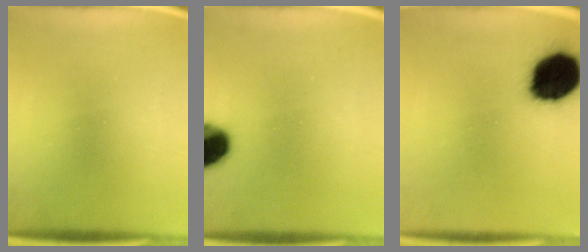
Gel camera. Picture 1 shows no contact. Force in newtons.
{"total": 12.5}
{"total": 17.9}